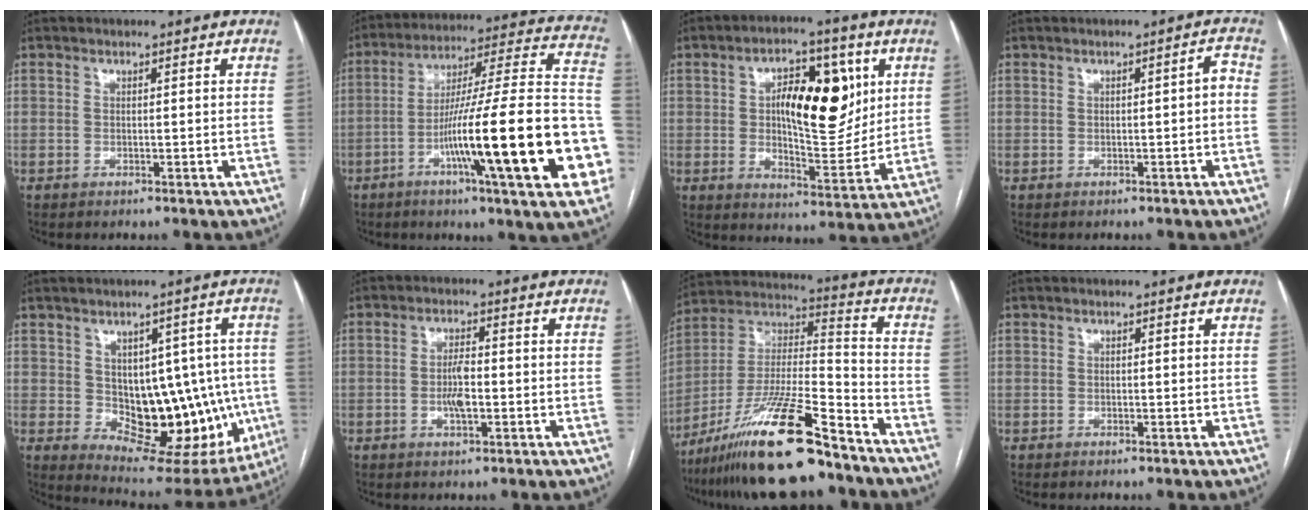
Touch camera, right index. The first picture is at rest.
{"total": 28.0, "force": [-8.4, 1.7, 26.6], "torque": [-0.325, -0.001, -0.136]}
{"total": 14.2, "force": [3.6, 5.8, 12.5], "torque": [-0.189, 0.015, 0.062]}
{"total": 1.9, "force": [-0.3, 0.4, 1.8], "torque": [-0.018, 0.005, -0.006]}
{"total": 16.2, "force": [-1.5, 9.3, 13.2], "torque": [-0.154, 0.014, 0.009]}
{"total": 4.0, "force": [-0.8, 1.1, 3.7], "torque": [-0.073, 0.000, -0.013]}
{"total": 20.1, "force": [-14.7, 2.0, 13.6], "torque": [-0.279, -0.023, -0.266]}
{"total": 0.0}